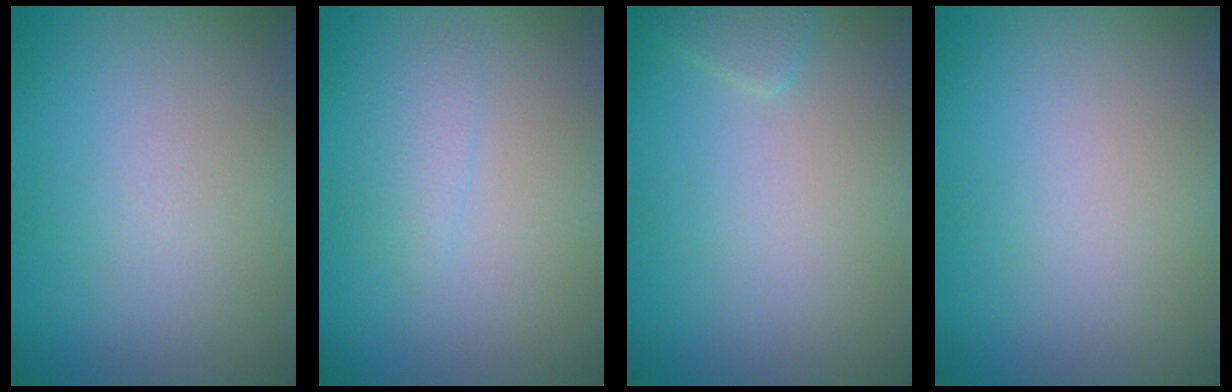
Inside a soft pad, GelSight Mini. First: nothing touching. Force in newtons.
{"total": 1.1, "press": 1.1, "slide": 0.1}
{"total": 1.1, "press": 1.1, "slide": 0.1}
{"total": 0.0}